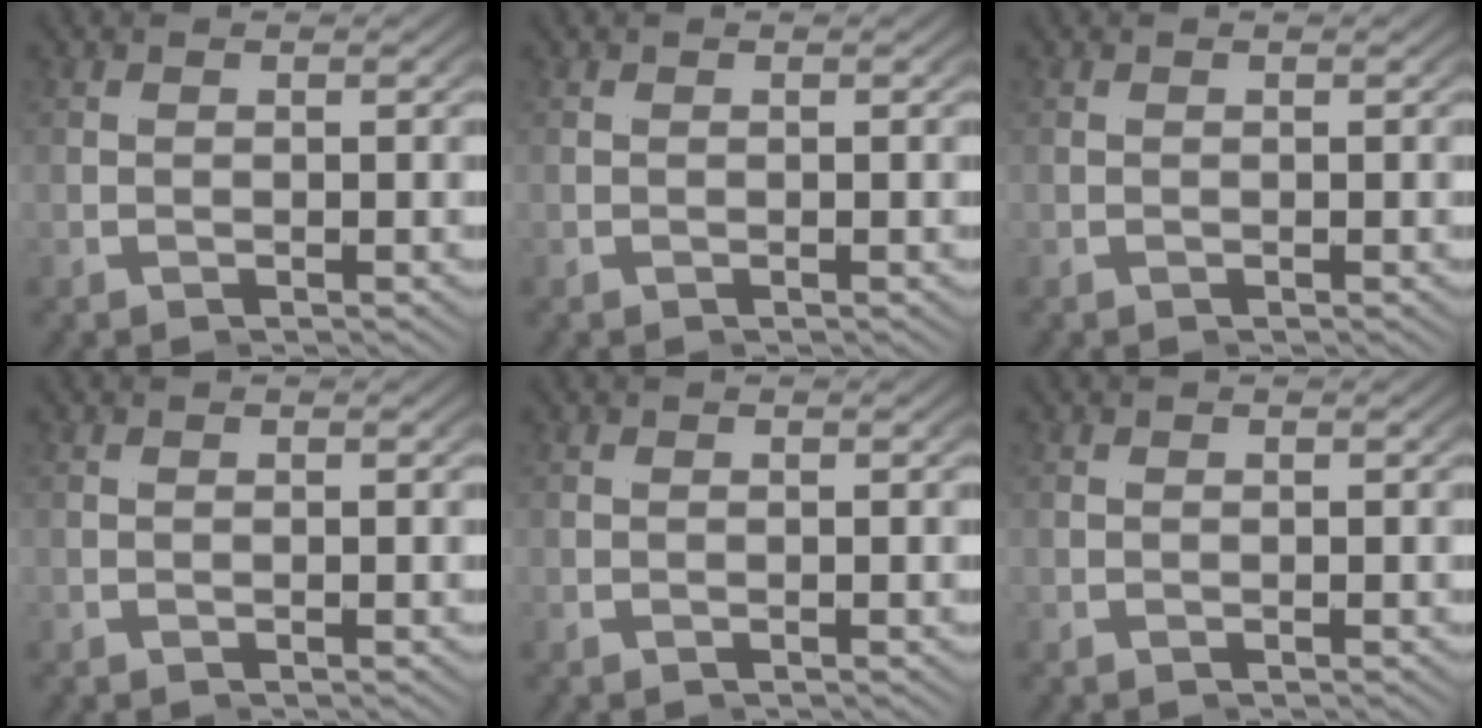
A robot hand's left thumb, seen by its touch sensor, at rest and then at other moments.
{"total": 0.0}
{"total": 0.0}
{"total": 0.0}
{"total": 0.0}
{"total": 0.0}